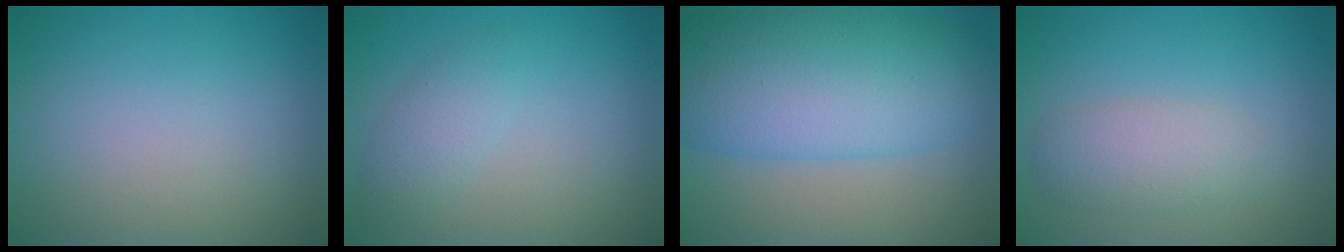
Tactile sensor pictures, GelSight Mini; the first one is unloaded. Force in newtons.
{"total": 2.0, "press": 2.0, "slide": 0.2}
{"total": 10.6, "press": 10.6, "slide": 0.2}
{"total": 3.0, "press": 3.0, "slide": 0.1}